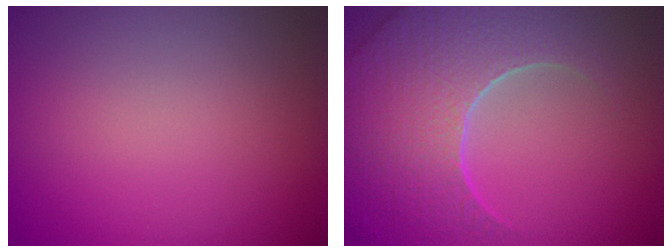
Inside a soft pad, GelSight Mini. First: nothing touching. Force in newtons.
{"total": 8.8, "press": 6.1, "slide": 6.4}